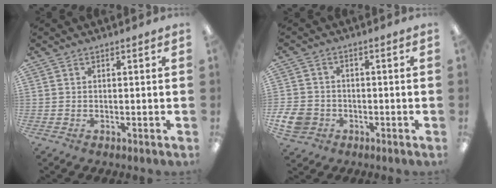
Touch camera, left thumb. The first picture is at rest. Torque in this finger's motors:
{"motor_torque": [-0.54, 0.90, 0.31, 0.58, 0.02]}